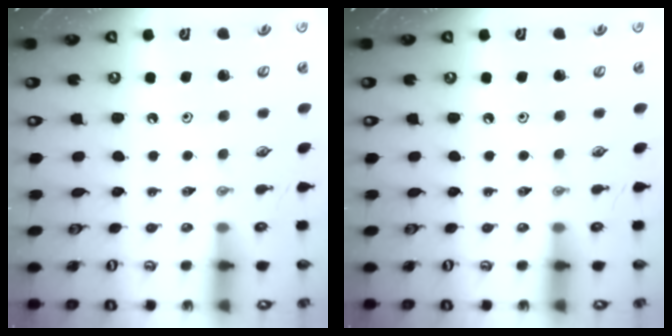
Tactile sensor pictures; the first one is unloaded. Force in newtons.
{"total": 0.0}